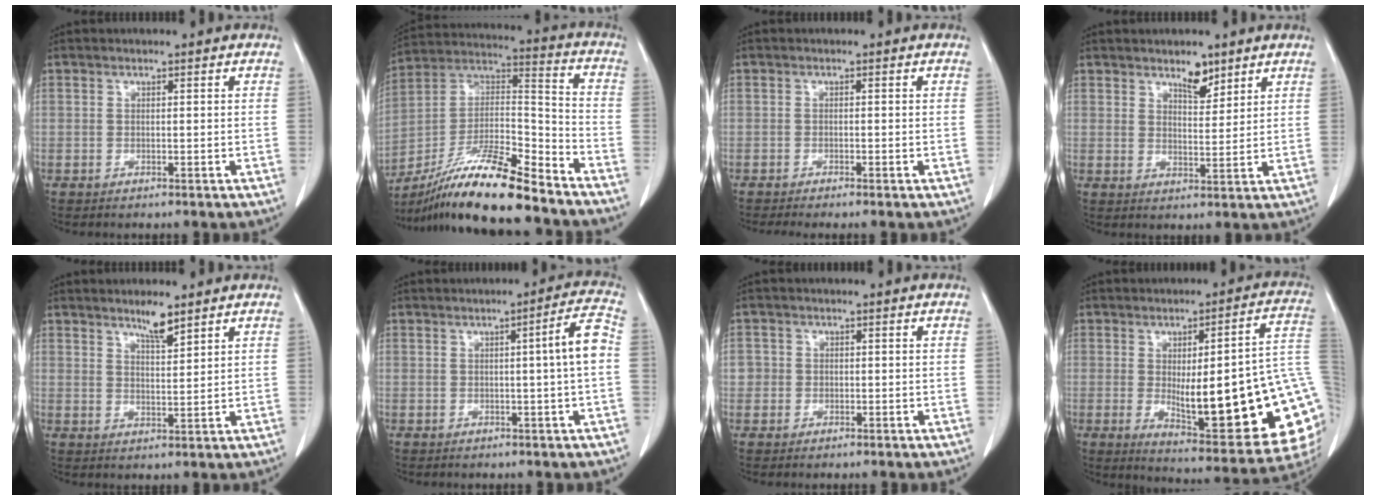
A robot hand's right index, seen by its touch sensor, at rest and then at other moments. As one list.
[{"total": 19.5, "force": [-15.6, 1.5, 11.5], "torque": [-0.228, -0.003, -0.286]}, {"total": 1.7, "force": [-1.4, -0.2, 1.0], "torque": [-0.017, -0.003, -0.025]}, {"total": 4.0, "force": [3.1, 1.6, 2.1], "torque": [-0.033, -0.006, 0.052]}, {"total": 3.9, "force": [3.2, 0.4, 2.3], "torque": [-0.043, -0.005, 0.057]}, {"total": 5.0, "force": [-0.1, -0.7, 5.0], "torque": [-0.071, 0.005, -0.001]}, {"total": 1.9, "force": [-0.1, 1.9, 0.1], "torque": [0.011, 0.006, -0.004]}, {"total": 26.0, "force": [-2.6, 4.8, 25.4], "torque": [-0.248, -0.002, -0.024]}]